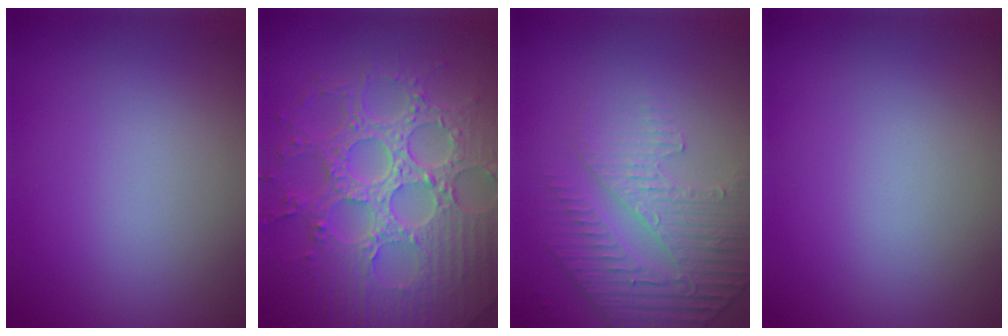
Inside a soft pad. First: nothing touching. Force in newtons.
{"total": 8.5, "press": 6.2, "slide": 5.9}
{"total": 4.7, "press": 3.3, "slide": 3.4}
{"total": 0.0}